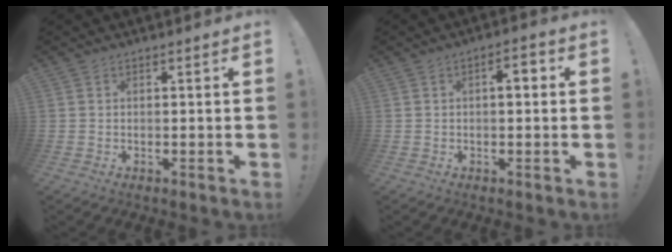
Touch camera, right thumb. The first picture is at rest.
{"total": 3.8, "force": [0.2, 1.7, 3.4], "torque": [-0.043, 0.006, -0.005]}